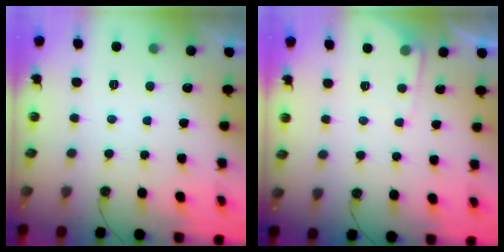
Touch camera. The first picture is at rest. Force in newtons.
{"total": 4.2, "press": 4.1, "slide": 0.6}